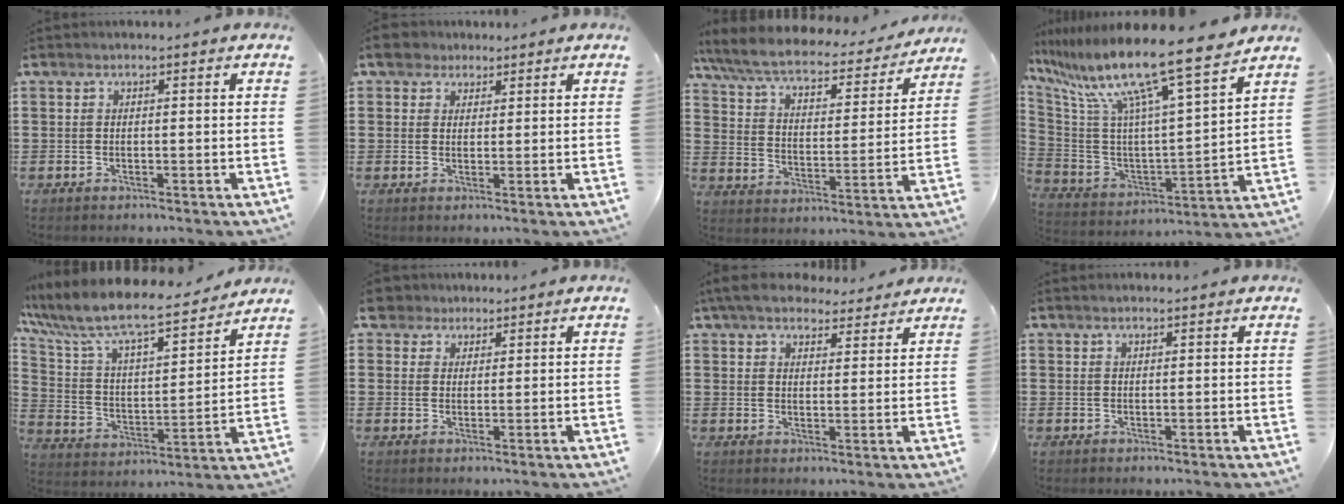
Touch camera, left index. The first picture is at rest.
{"total": 4.0, "force": [2.7, 2.7, 1.1], "torque": [-0.030, 0.009, 0.049]}
{"total": 7.0, "force": [6.0, 1.1, 3.5], "torque": [-0.093, -0.036, 0.099]}
{"total": 13.4, "force": [10.3, -0.3, 8.5], "torque": [-0.197, -0.078, 0.165]}
{"total": 9.1, "force": [7.9, 1.4, 4.3], "torque": [-0.120, -0.057, 0.130]}
{"total": 3.4, "force": [2.6, 2.2, 0.5], "torque": [-0.018, 0.008, 0.048]}
{"total": 6.4, "force": [5.6, 1.8, 2.4], "torque": [-0.065, -0.012, 0.105]}
{"total": 1.1, "force": [0.9, 0.1, 0.6], "torque": [-0.013, 0.000, 0.017]}